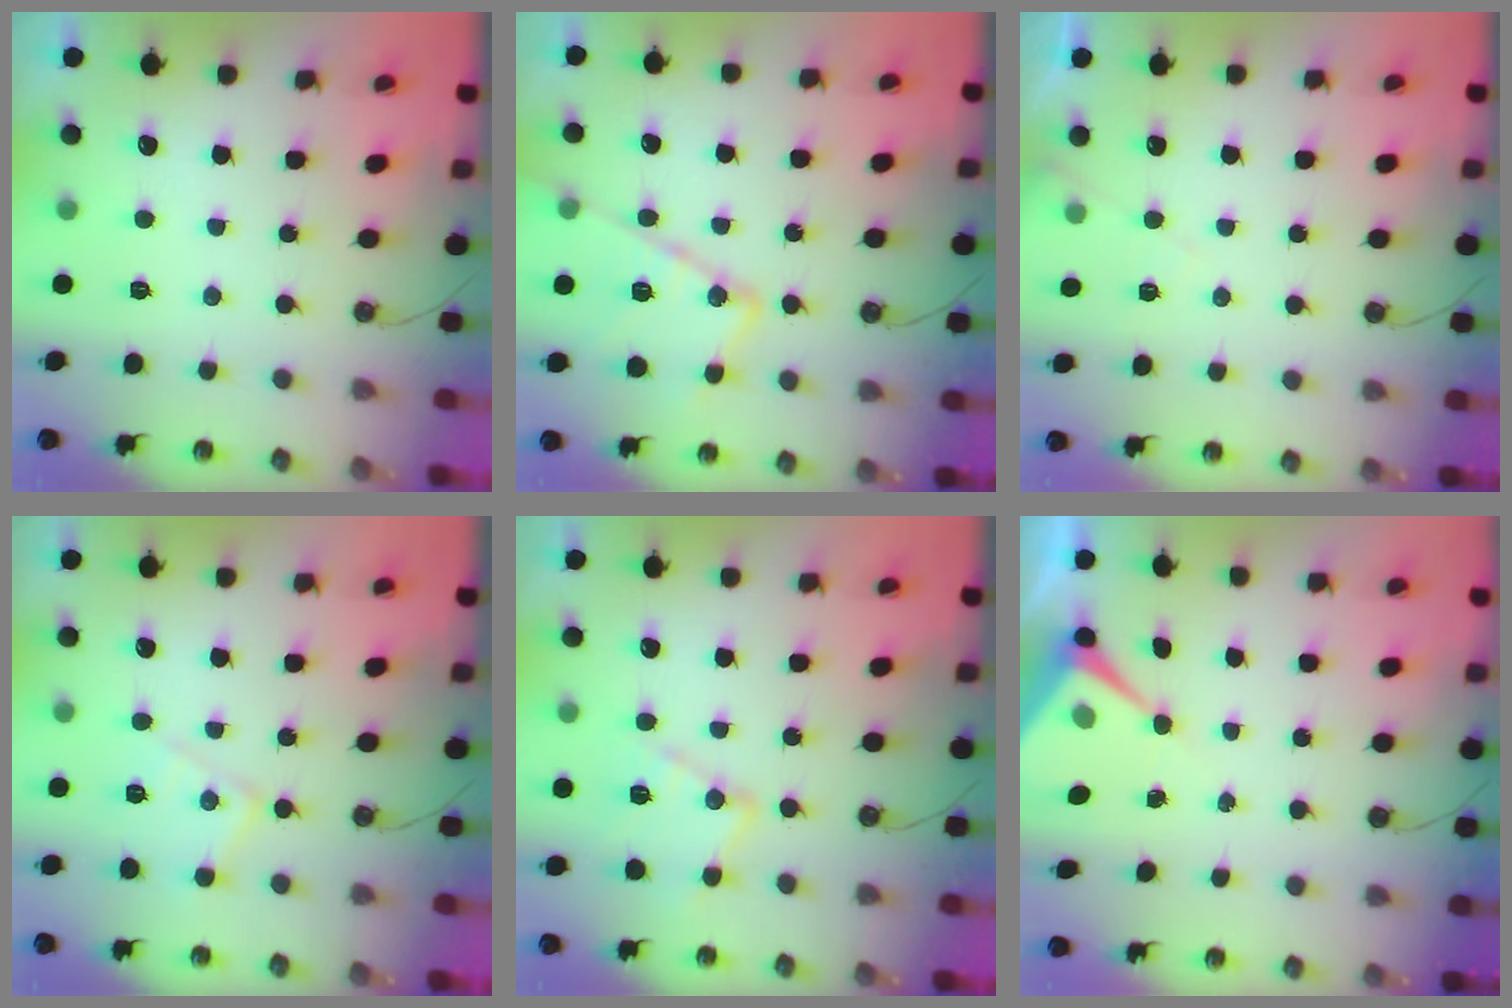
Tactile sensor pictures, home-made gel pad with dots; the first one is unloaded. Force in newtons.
{"total": 16.1, "press": 16.1, "slide": 1.3}
{"total": 5.1, "press": 5.1, "slide": 0.7}
{"total": 9.7, "press": 9.7, "slide": 0.6}
{"total": 11.8, "press": 11.8, "slide": 0.5}
{"total": 6.3, "press": 6.3, "slide": 0.5}